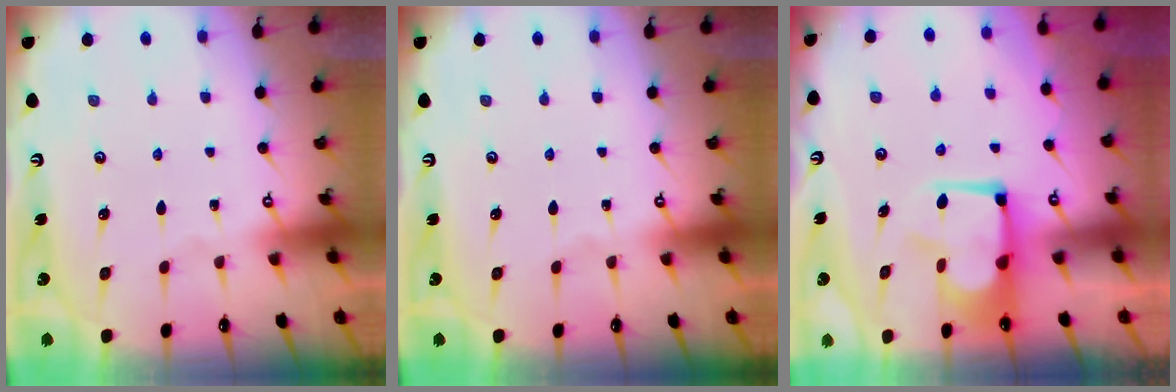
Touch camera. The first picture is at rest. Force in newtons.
{"total": 0.0}
{"total": 5.9, "press": 5.8, "slide": 0.6}